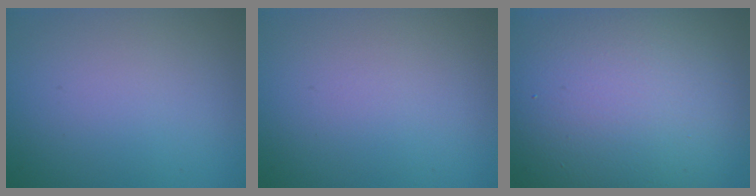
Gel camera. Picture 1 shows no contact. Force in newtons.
{"total": 0.0}
{"total": 17.1, "press": 17.1, "slide": 1.0}